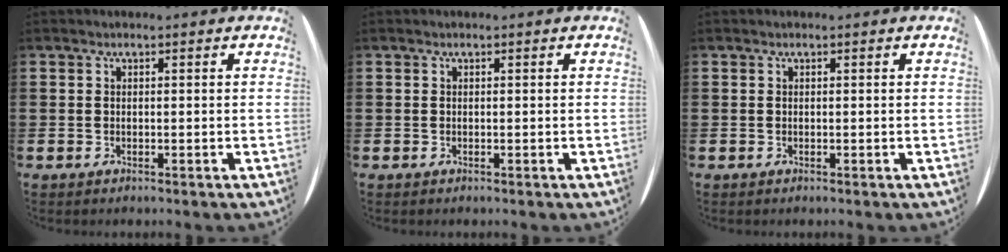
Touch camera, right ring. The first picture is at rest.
{"total": 0.0}
{"total": 0.0}